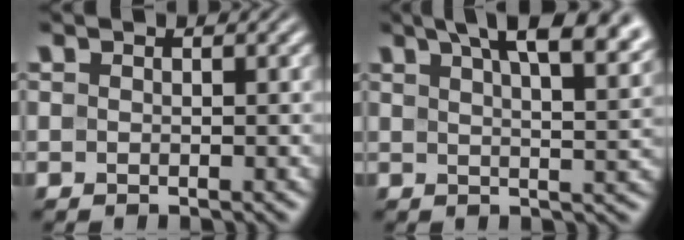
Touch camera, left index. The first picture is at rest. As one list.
[{"total": 11.1, "force": [6.9, 4.0, 7.8], "torque": [-0.073, 0.041, 0.070]}]